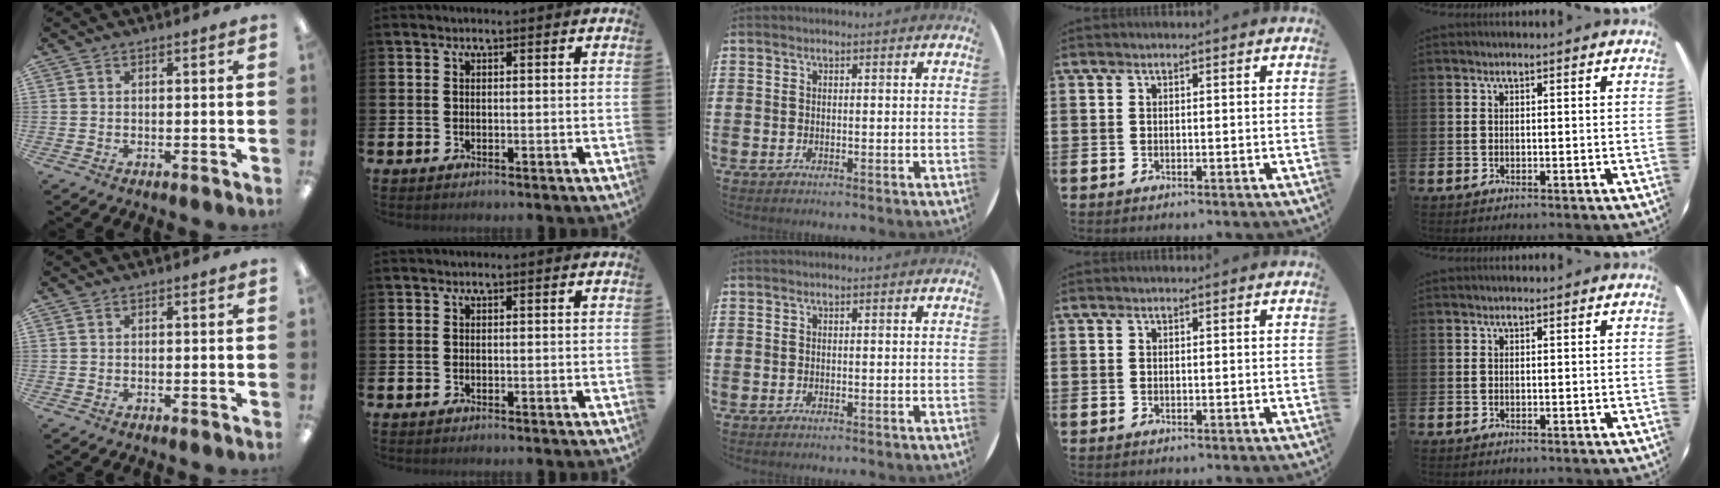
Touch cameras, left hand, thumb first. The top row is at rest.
{}